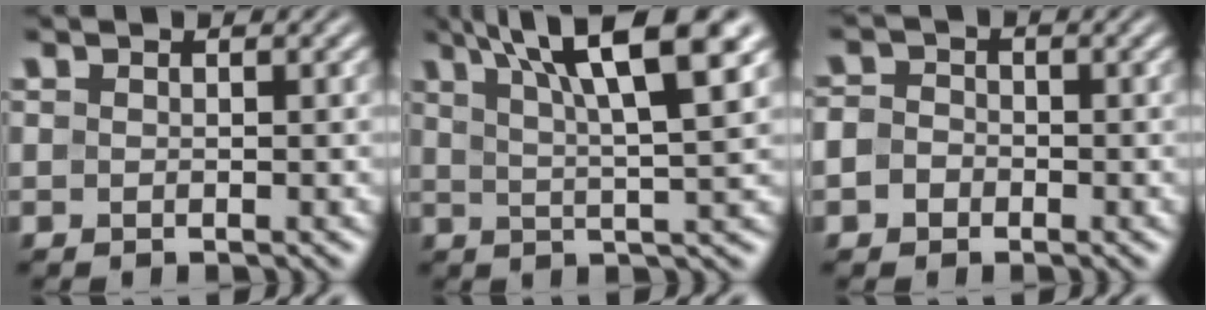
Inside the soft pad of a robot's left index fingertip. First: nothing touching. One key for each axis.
{"total": 10.2, "fx": 5.5, "fy": 2.1, "fz": 8.3, "tx": -0.114, "ty": 0.023, "tz": 0.081}
{"total": 2.5, "fx": -0.6, "fy": 2.2, "fz": 1.0, "tx": -0.003, "ty": 0.009, "tz": -0.024}